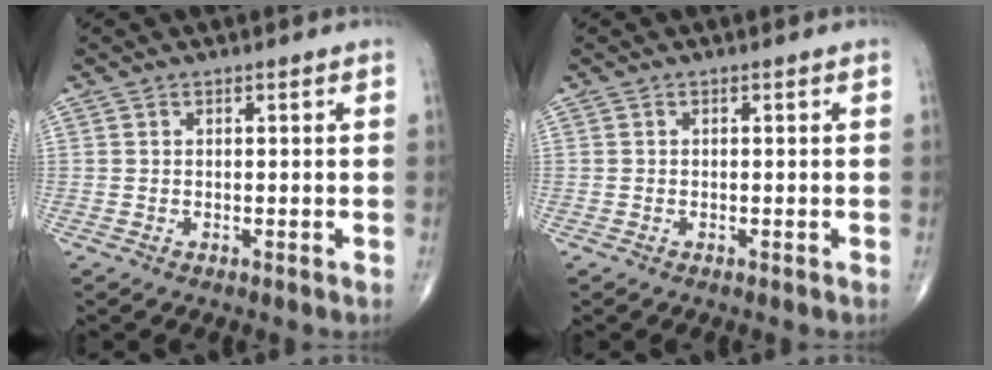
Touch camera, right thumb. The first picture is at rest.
{"total": 0.0}